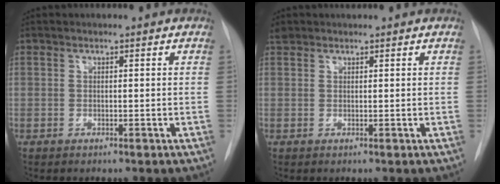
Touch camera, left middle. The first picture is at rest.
{"total": 1.2, "force": [1.1, 0.4, 0.0], "torque": [-0.006, 0.015, 0.023]}